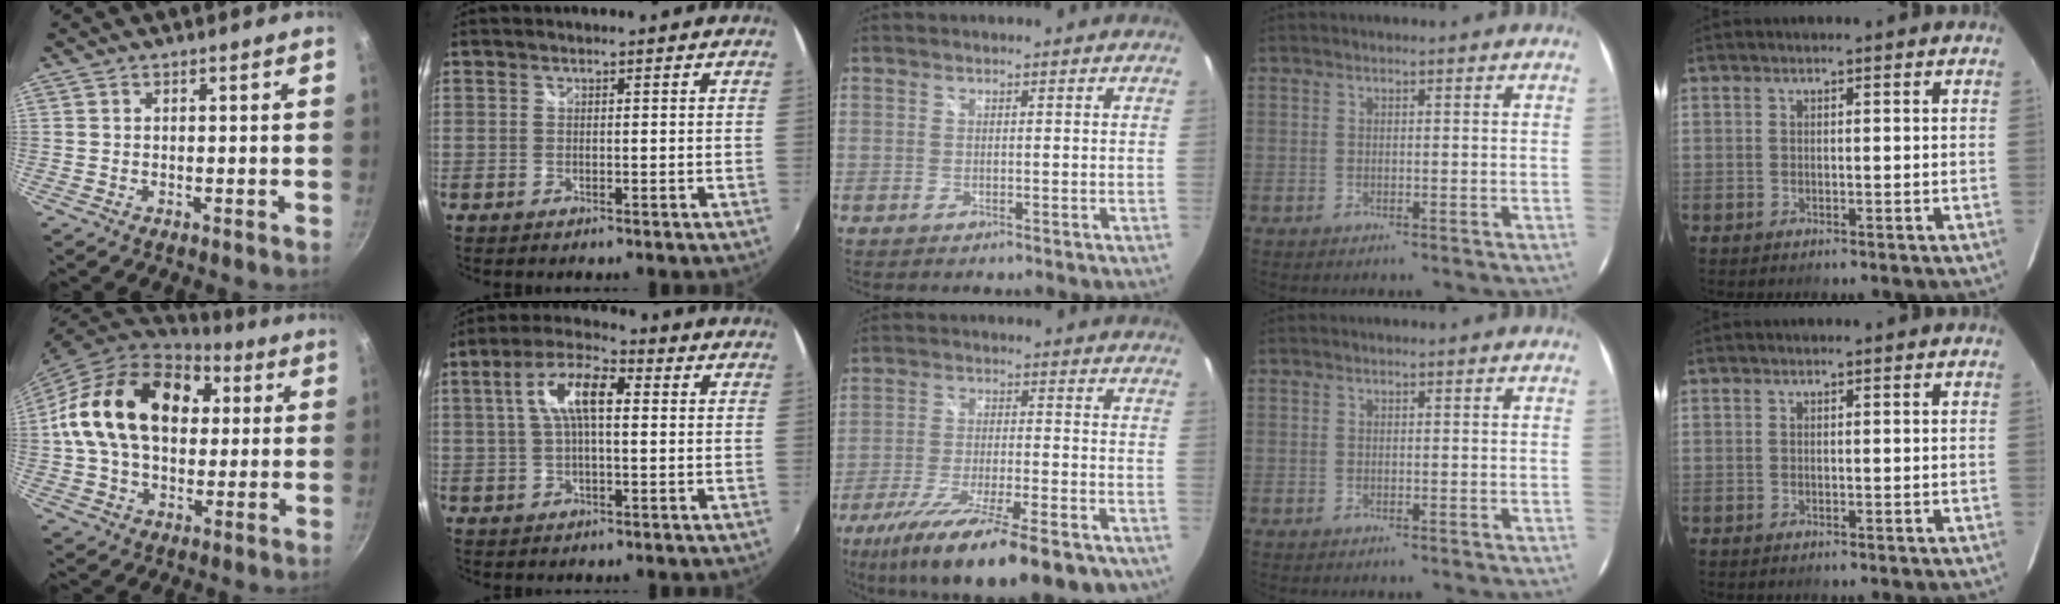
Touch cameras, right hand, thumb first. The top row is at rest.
{"thumb": {"total": 23.3, "force": [4.4, 16.1, 16.2], "torque": [-0.266, 0.026, 0.065]}, "index": {"total": 9.4, "force": [1.6, 3.6, 8.6], "torque": [-0.166, 0.023, 0.026]}, "middle": {"total": 21.9, "force": [-14.8, 5.3, 15.2], "torque": [-0.267, -0.058, -0.232]}}